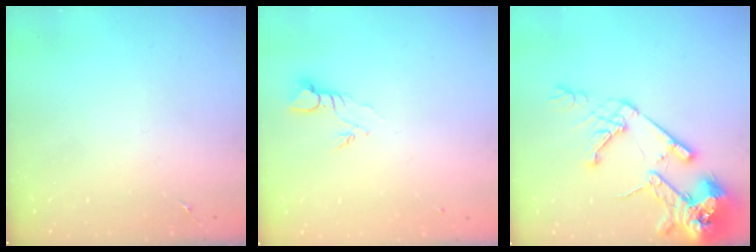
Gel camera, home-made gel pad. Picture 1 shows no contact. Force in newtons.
{"total": 3.7, "press": 3.6, "slide": 0.3}
{"total": 18.4, "press": 18.2, "slide": 2.5}